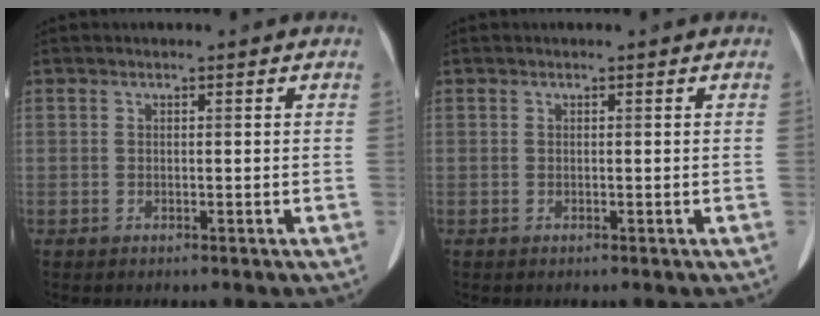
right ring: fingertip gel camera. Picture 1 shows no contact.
{"total": 0.0}